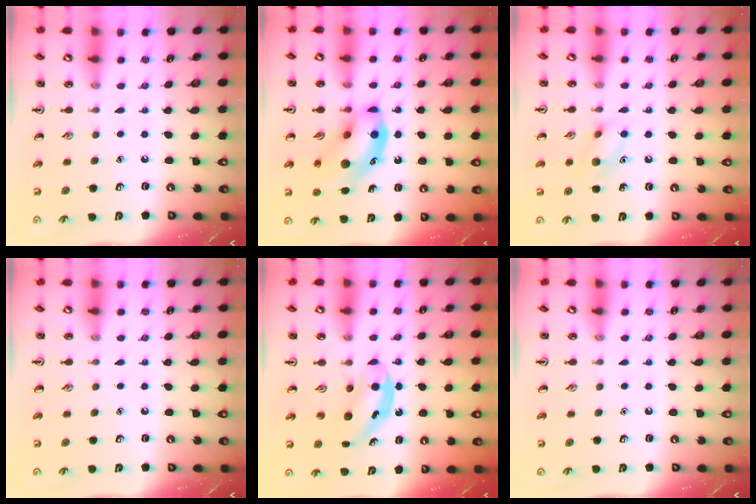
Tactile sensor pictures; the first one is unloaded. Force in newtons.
{"total": 13.3, "press": 12.8, "slide": 3.4}
{"total": 8.3, "press": 8.2, "slide": 1.4}
{"total": 0.0}
{"total": 5.0, "press": 5.0, "slide": 0.6}
{"total": 0.0}